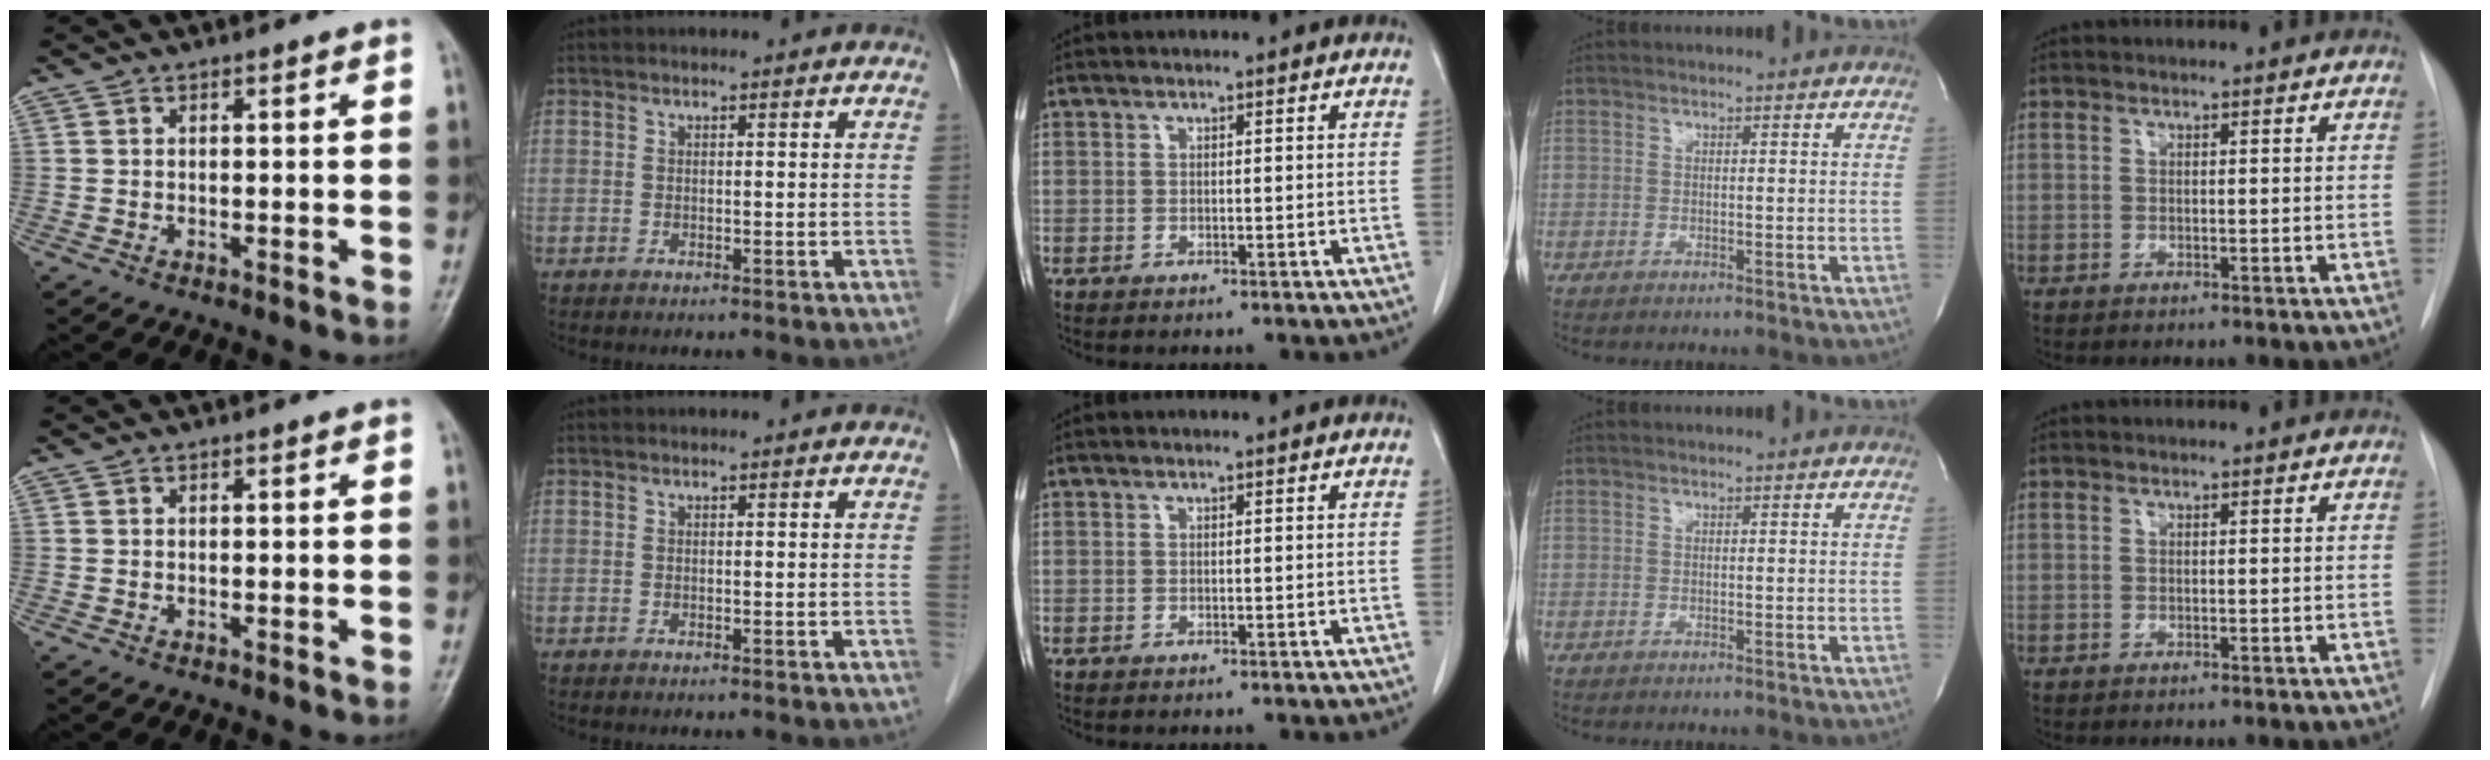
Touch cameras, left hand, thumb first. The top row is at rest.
{}